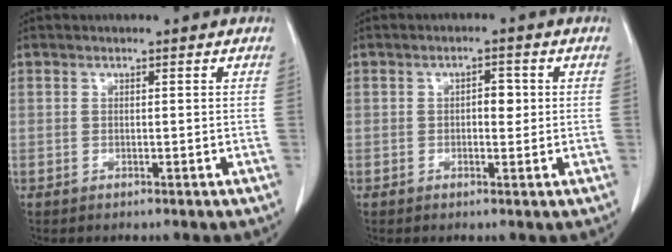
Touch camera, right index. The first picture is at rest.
{"total": 2.3, "force": [0.3, 1.2, 2.0], "torque": [-0.023, 0.007, 0.006]}